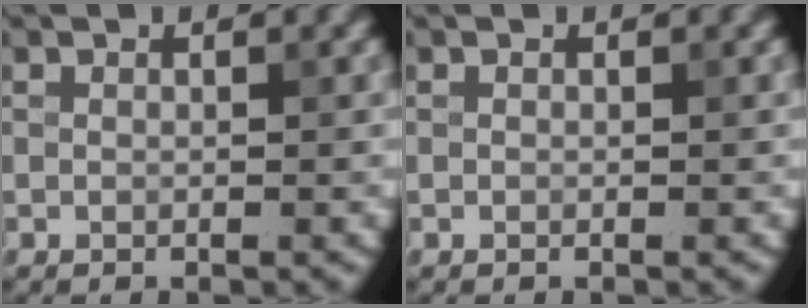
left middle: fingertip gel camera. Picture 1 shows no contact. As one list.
[{"total": 0.0}]